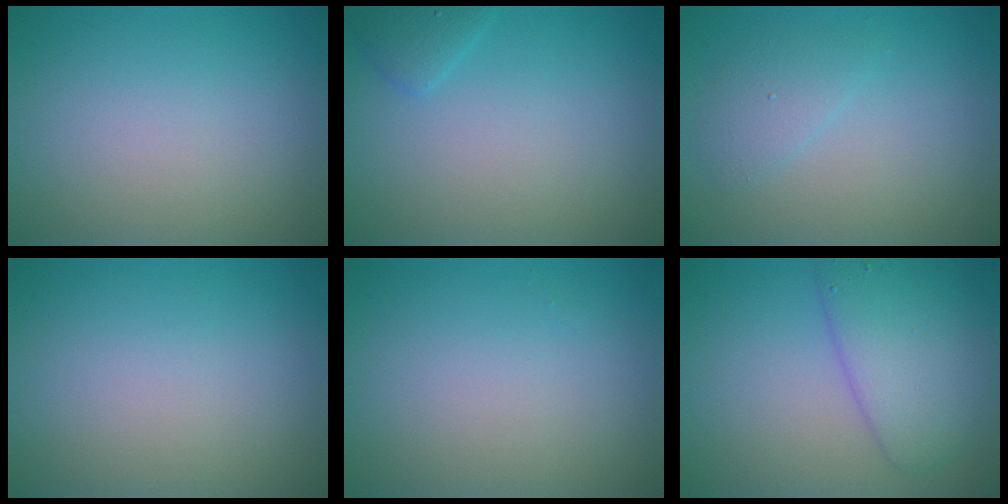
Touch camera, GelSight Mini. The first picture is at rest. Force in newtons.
{"total": 1.3, "press": 1.3, "slide": 0.2}
{"total": 1.7, "press": 1.7, "slide": 0.2}
{"total": 0.0}
{"total": 0.0}
{"total": 5.0, "press": 5.0, "slide": 0.1}